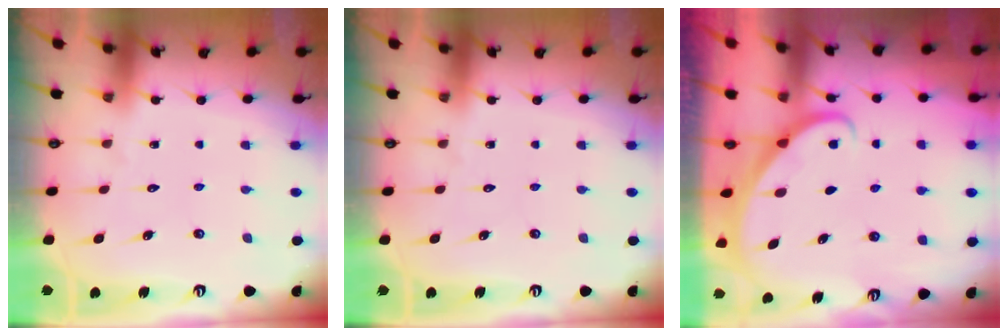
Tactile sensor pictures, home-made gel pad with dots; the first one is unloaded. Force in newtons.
{"total": 0.0}
{"total": 2.3, "press": 2.3, "slide": 0.1}